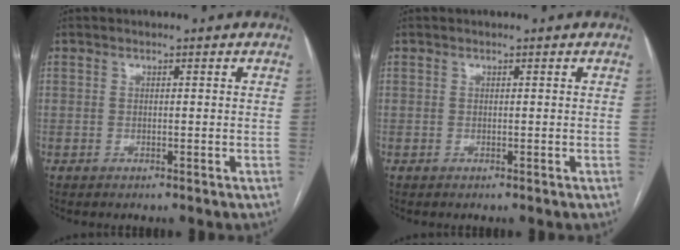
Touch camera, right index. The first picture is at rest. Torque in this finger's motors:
{"motor_torque": [0.00, 0.00, 0.00, 0.00]}